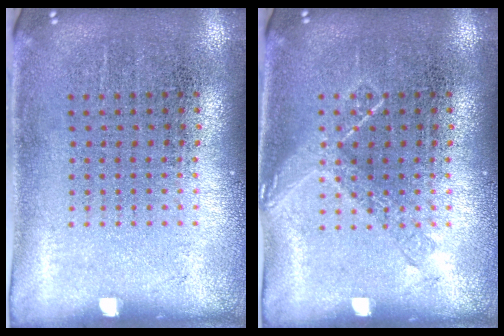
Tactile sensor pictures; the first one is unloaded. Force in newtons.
{"total": 1.8, "press": 1.8, "slide": 0.4}